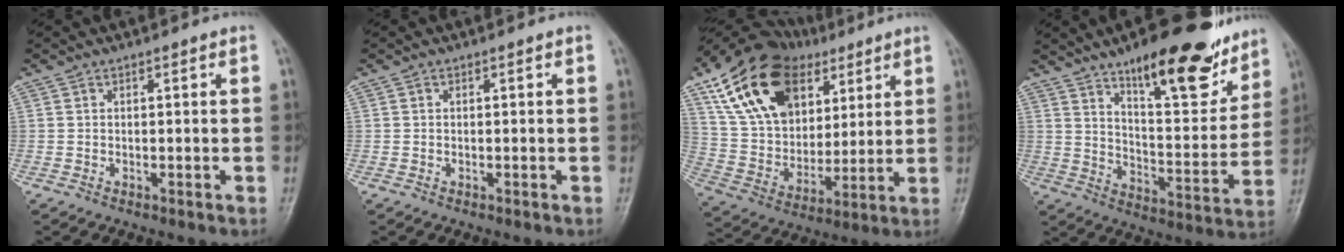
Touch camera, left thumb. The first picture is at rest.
{"total": 0.0}
{"total": 23.4, "force": [10.9, 15.7, 13.5], "torque": [-0.223, -0.015, 0.196]}
{"total": 21.0, "force": [13.9, 7.1, 14.1], "torque": [-0.153, -0.075, 0.214]}